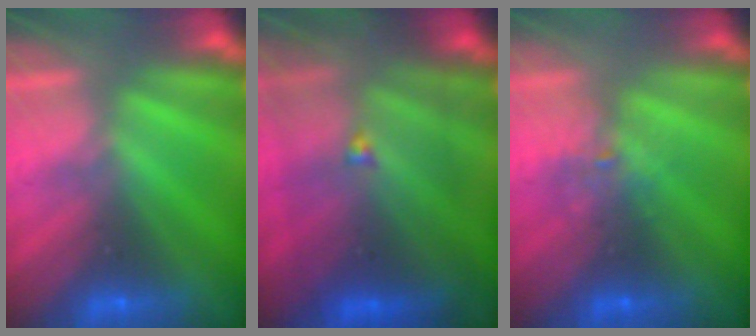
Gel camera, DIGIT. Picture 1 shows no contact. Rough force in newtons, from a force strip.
{"total": 8.9}
{"total": 2.1}